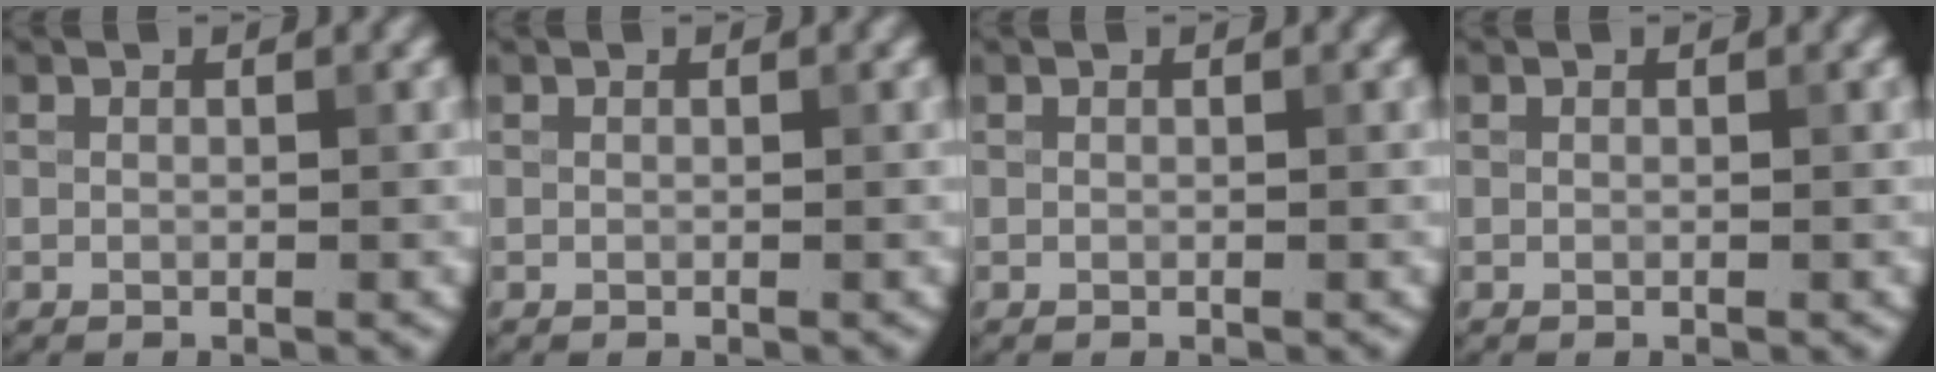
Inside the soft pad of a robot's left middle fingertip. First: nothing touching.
{"total": 0.0}
{"total": 0.0}
{"total": 0.0}